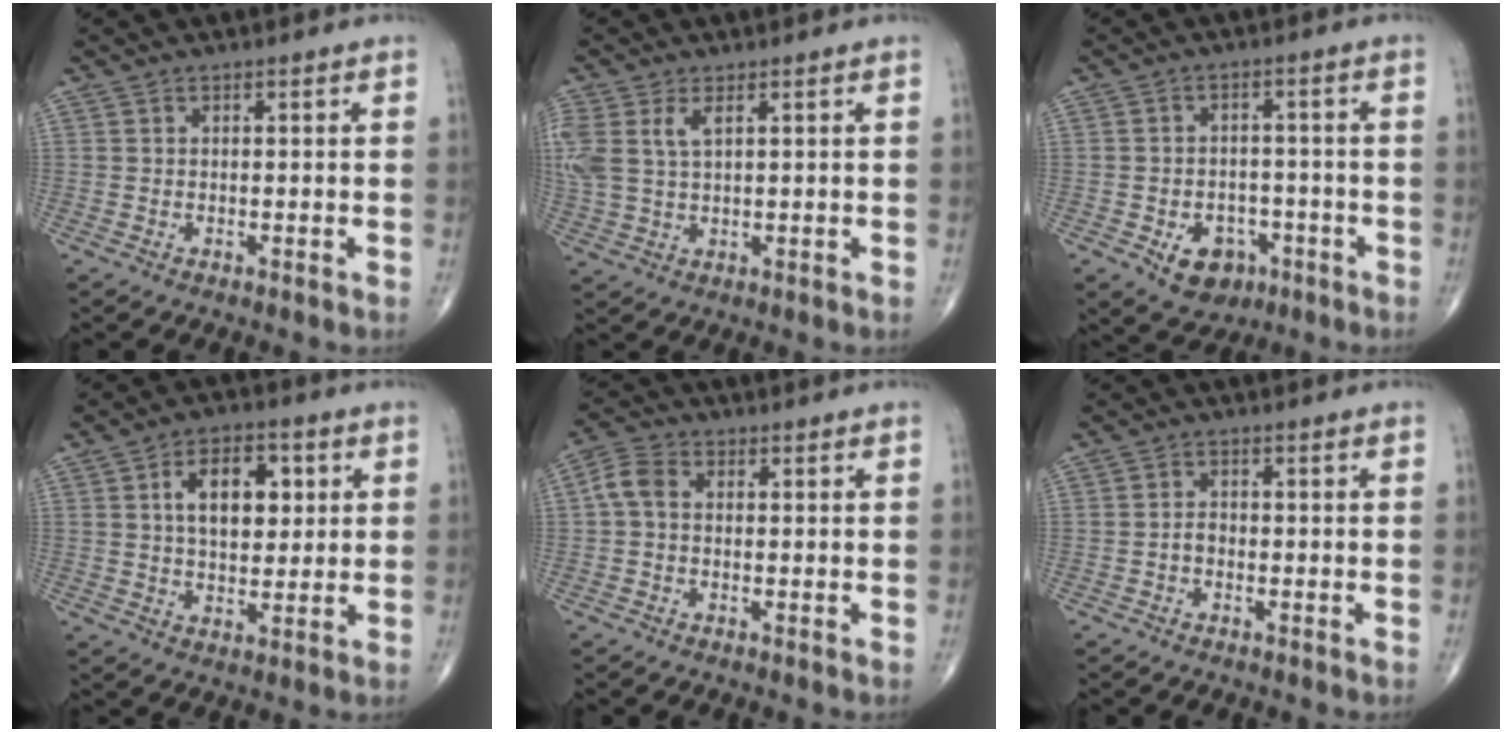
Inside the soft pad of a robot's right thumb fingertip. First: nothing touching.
{"total": 9.1, "force": [3.0, 4.9, 7.0], "torque": [-0.182, 0.007, 0.069]}
{"total": 7.8, "force": [-3.4, 5.8, 4.0], "torque": [-0.036, 0.024, -0.043]}
{"total": 10.9, "force": [2.8, 6.5, 8.3], "torque": [-0.102, 0.000, 0.044]}
{"total": 4.4, "force": [0.2, 3.1, 3.1], "torque": [-0.064, 0.013, -0.006]}
{"total": 1.6, "force": [-0.7, 1.0, 1.0], "torque": [-0.013, 0.006, -0.015]}